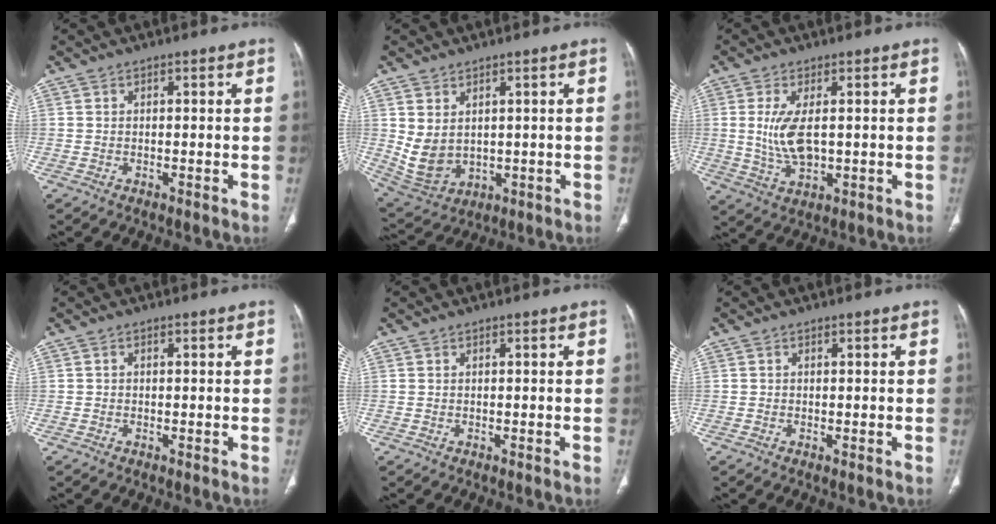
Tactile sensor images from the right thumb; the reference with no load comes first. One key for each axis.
{"total": 7.9, "fx": 1.4, "fy": 5.8, "fz": 5.2, "tx": -0.094, "ty": -0.010, "tz": 0.056}
{"total": 7.6, "fx": 0.6, "fy": 3.5, "fz": 6.7, "tx": -0.141, "ty": -0.011, "tz": 0.021}
{"total": 0.0}
{"total": 0.0}
{"total": 0.0}